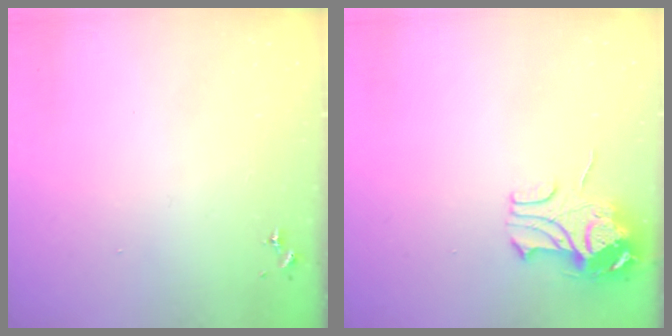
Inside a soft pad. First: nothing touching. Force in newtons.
{"total": 9.6, "press": 9.5, "slide": 1.1}